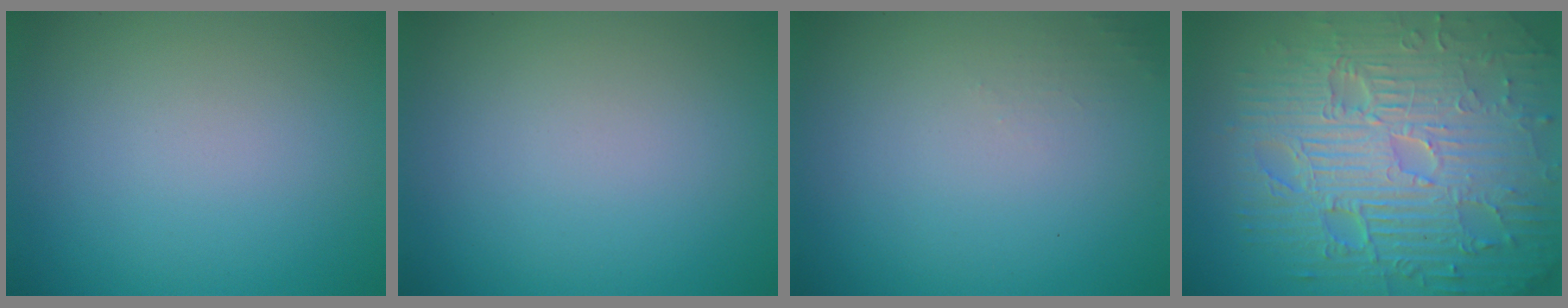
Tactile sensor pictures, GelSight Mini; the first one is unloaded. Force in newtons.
{"total": 0.0}
{"total": 0.7, "press": 0.6, "slide": 0.1}
{"total": 12.2, "press": 7.8, "slide": 9.4}